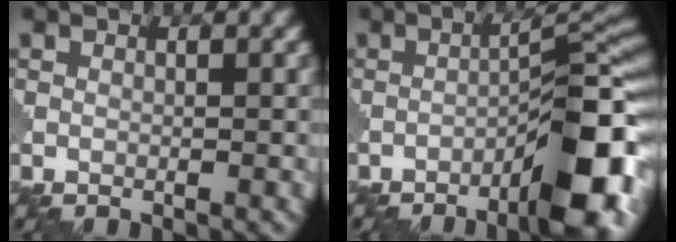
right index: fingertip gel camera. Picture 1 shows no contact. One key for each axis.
{"total": 9.9, "fx": -5.5, "fy": 2.3, "fz": 8.0, "tx": -0.109, "ty": 0.012, "tz": -0.077}